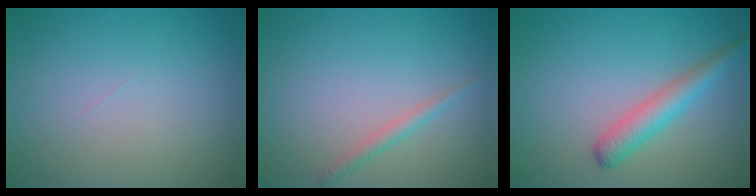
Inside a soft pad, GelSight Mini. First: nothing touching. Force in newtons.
{"total": 1.2, "press": 1.2, "slide": 0.0}
{"total": 3.1, "press": 3.1, "slide": 0.1}